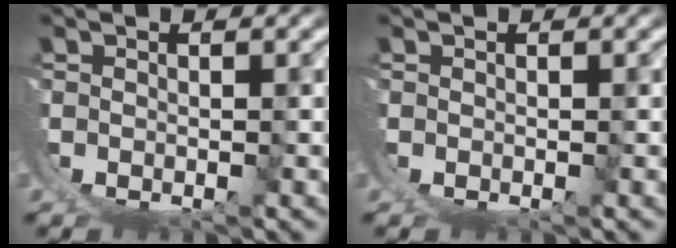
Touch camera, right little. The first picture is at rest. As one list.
[{"total": 0.0}]